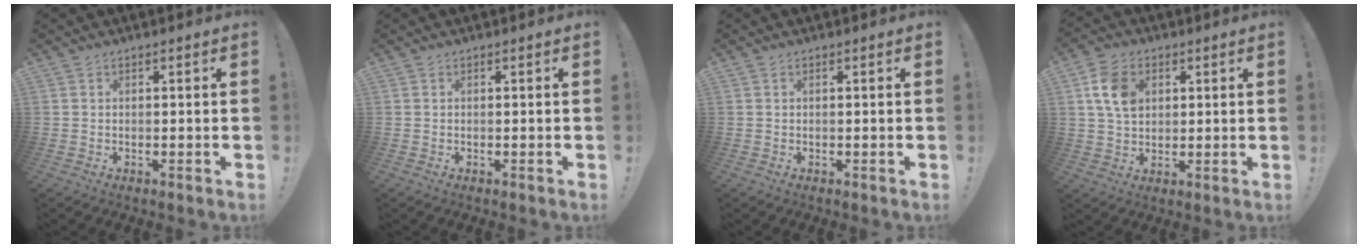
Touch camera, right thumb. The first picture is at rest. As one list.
[{"total": 0.0}, {"total": 0.0}, {"total": 10.5, "force": [3.1, 7.8, 6.3], "torque": [-0.102, 0.006, 0.060]}]